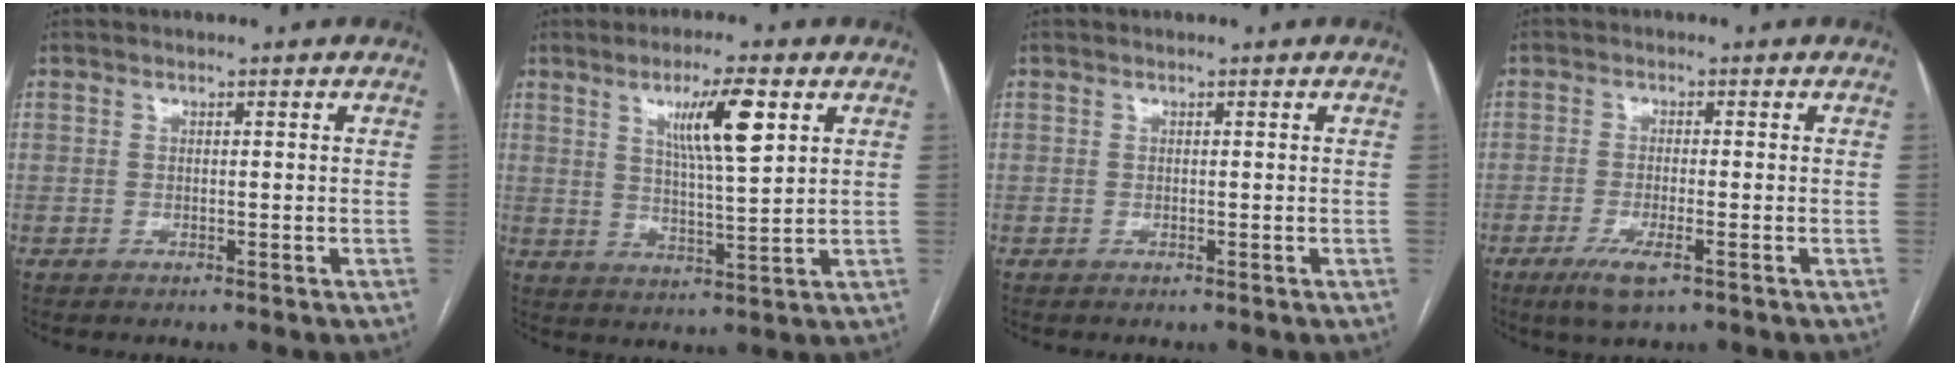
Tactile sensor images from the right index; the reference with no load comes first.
{"total": 9.2, "force": [4.0, 0.8, 8.3], "torque": [-0.143, -0.001, 0.068]}
{"total": 0.0}
{"total": 4.5, "force": [-2.5, 0.6, 3.7], "torque": [-0.075, -0.012, -0.045]}